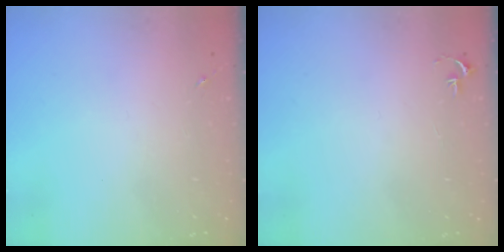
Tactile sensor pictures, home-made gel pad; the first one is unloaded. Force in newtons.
{"total": 2.7, "press": 2.7, "slide": 0.3}